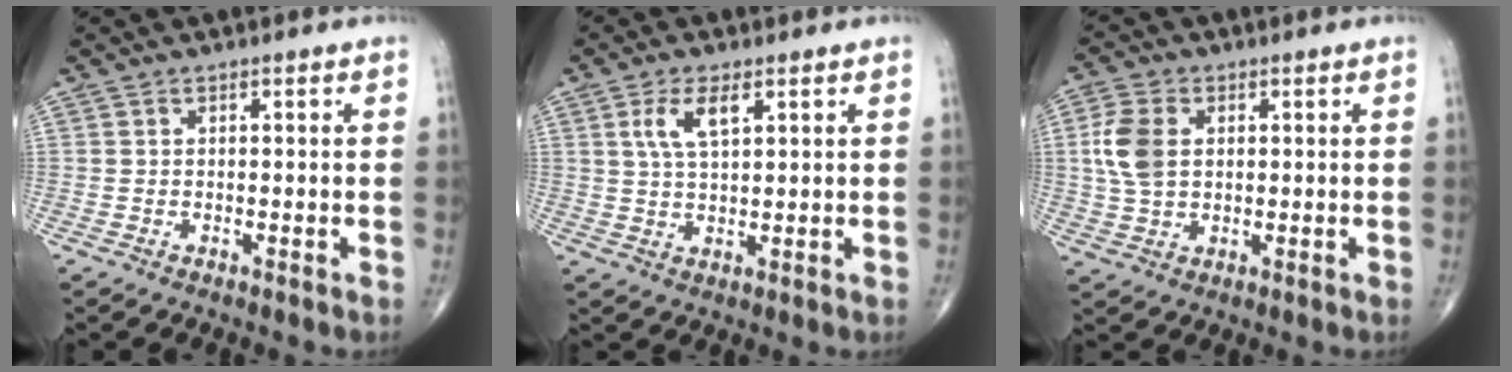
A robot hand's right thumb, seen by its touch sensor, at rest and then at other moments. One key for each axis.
{"total": 5.9, "fx": 2.4, "fy": 2.4, "fz": 4.8, "tx": -0.096, "ty": -0.005, "tz": 0.049}
{"total": 7.6, "fx": 1.3, "fy": 5.1, "fz": 5.5, "tx": -0.117, "ty": 0.003, "tz": 0.026}